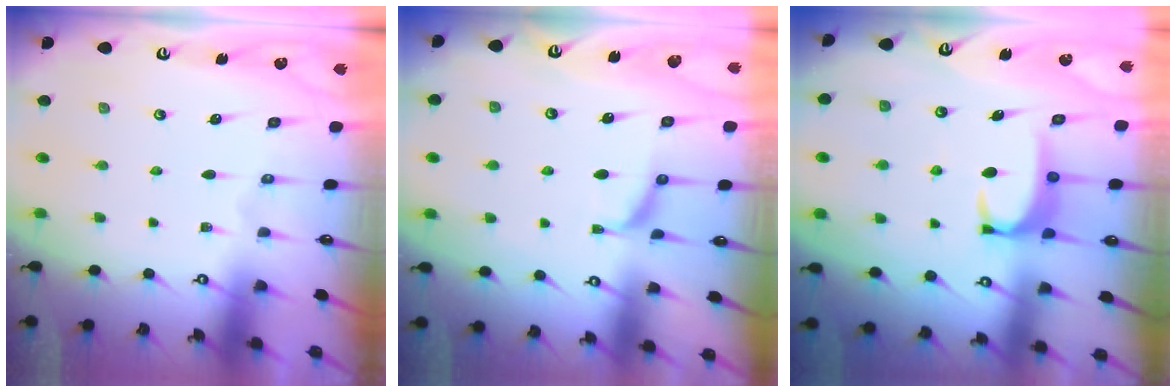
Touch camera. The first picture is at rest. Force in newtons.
{"total": 0.0}
{"total": 3.4, "press": 3.4, "slide": 0.4}